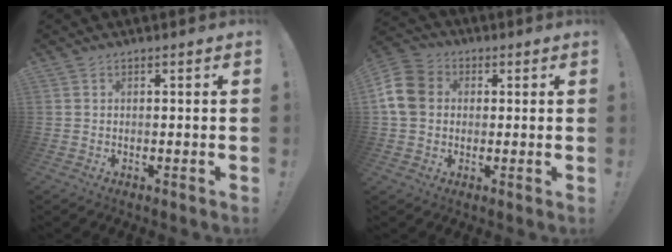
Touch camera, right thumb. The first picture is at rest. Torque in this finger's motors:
{"motor_torque": [0.06, 0.42, 0.07, 0.07, 0.06]}